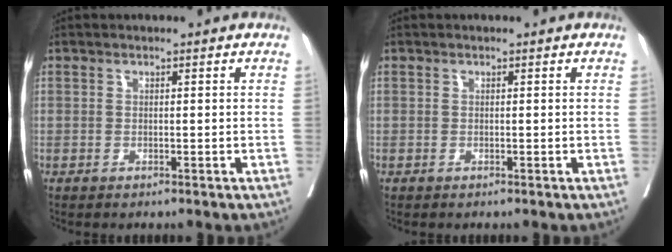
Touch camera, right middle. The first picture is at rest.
{"total": 0.0}